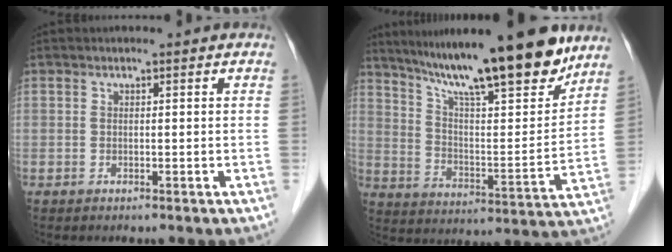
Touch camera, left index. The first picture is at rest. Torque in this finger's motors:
{"motor_torque": [0.47, -0.53, 0.59, 0.11]}